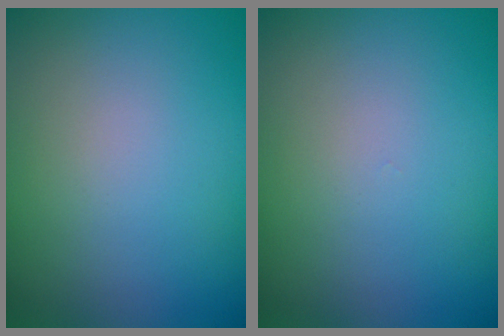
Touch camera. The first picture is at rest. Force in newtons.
{"total": 0.0}